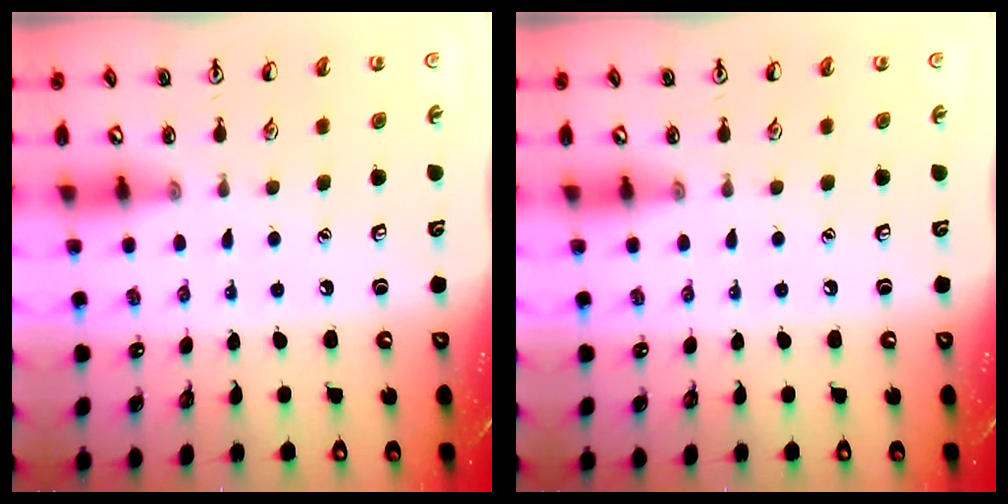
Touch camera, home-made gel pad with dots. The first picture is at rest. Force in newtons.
{"total": 0.0}